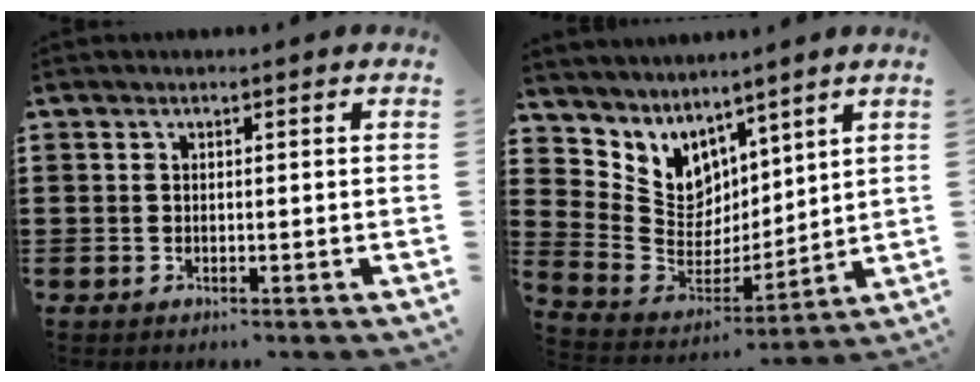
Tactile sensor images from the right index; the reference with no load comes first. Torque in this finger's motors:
{"motor_torque": [1.15, 0.98, 0.47, 0.04]}